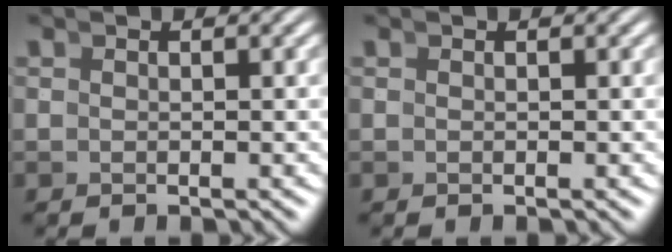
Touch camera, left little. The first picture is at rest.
{"total": 0.0}